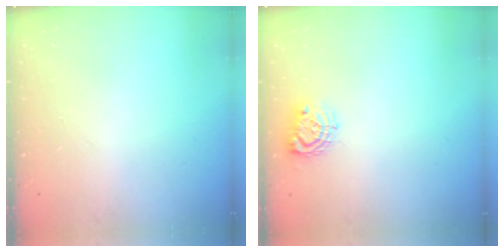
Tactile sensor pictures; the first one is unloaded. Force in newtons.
{"total": 7.8, "press": 7.8, "slide": 0.2}